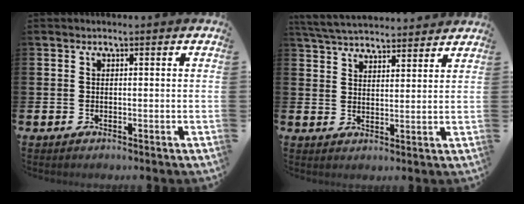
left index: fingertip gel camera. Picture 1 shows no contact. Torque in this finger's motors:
{"motor_torque": [1.03, -1.11, 0.43, 0.10]}